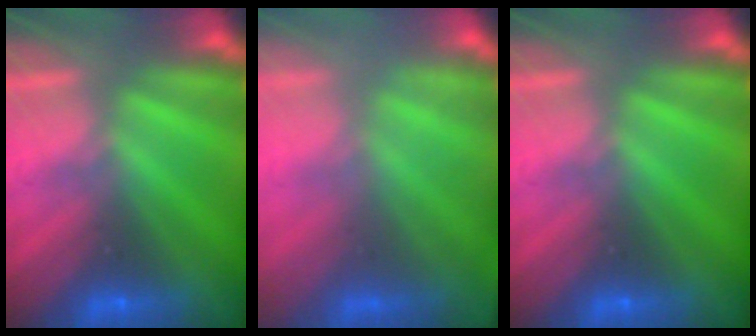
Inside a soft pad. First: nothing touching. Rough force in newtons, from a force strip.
{"total": 2.0}
{"total": 0.0}